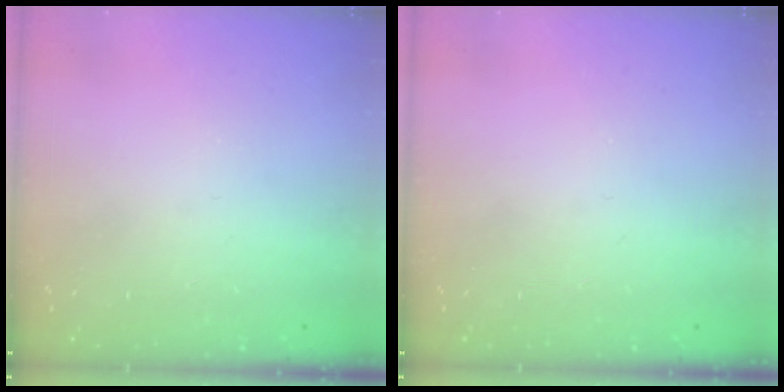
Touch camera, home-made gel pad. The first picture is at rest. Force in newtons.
{"total": 0.0}